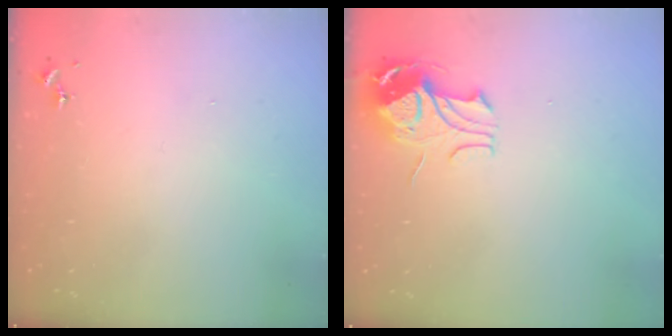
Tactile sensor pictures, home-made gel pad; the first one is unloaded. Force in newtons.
{"total": 9.6, "press": 9.6, "slide": 1.1}